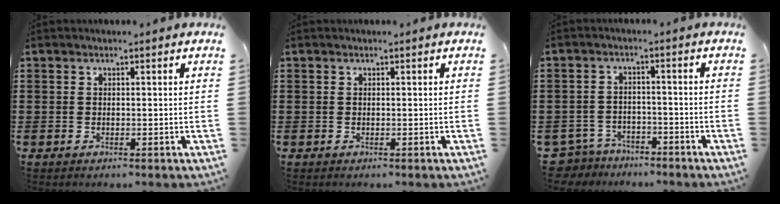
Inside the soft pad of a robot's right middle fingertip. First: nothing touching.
{"total": 0.0}
{"total": 4.1, "force": [-4.0, 0.9, 0.2], "torque": [-0.032, -0.008, -0.091]}